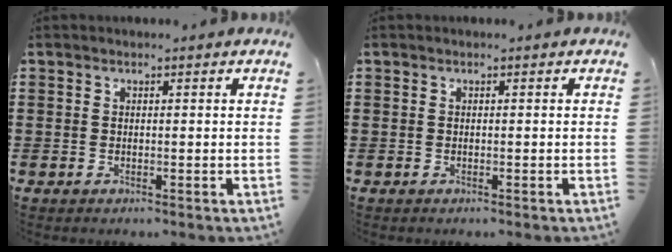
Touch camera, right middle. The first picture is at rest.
{"total": 0.0}